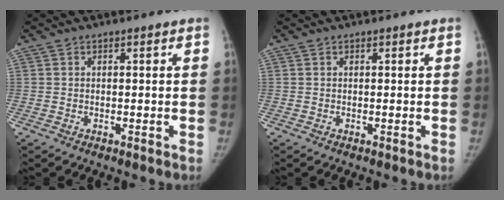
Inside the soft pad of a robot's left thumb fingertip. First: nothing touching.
{"total": 0.0}